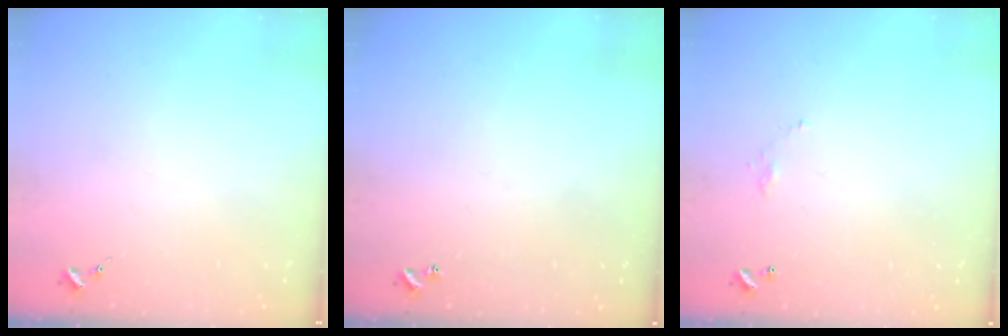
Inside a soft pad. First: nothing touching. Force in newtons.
{"total": 0.9, "press": 0.9, "slide": 0.2}
{"total": 3.7, "press": 3.7, "slide": 0.1}